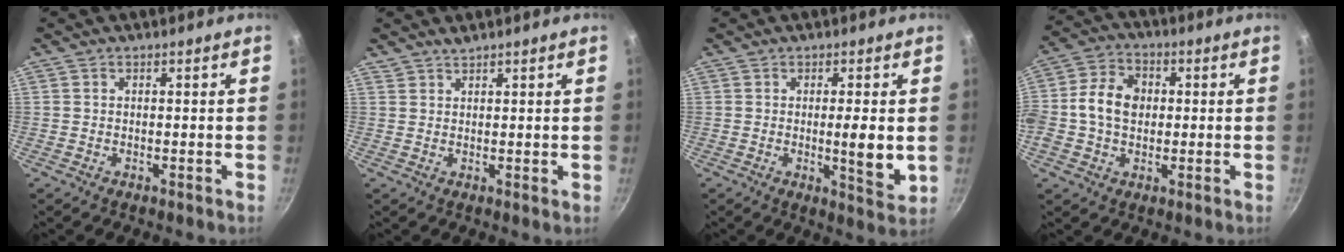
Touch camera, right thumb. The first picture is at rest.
{"total": 1.4, "force": [1.4, 0.0, 0.1], "torque": [0.001, -0.009, 0.024]}
{"total": 6.4, "force": [0.1, 1.2, 6.3], "torque": [-0.100, -0.019, 0.003]}
{"total": 10.1, "force": [0.2, 7.5, 6.8], "torque": [-0.106, 0.017, -0.015]}